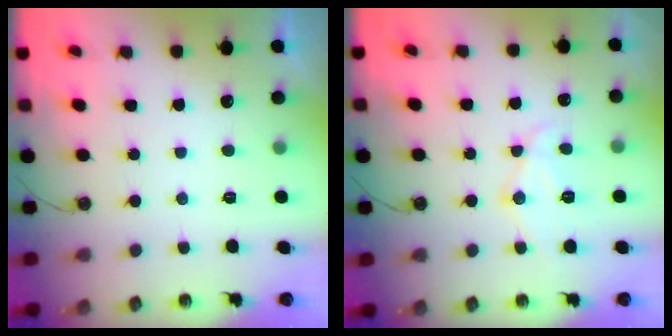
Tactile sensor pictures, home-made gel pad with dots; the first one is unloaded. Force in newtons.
{"total": 11.4, "press": 11.3, "slide": 1.0}